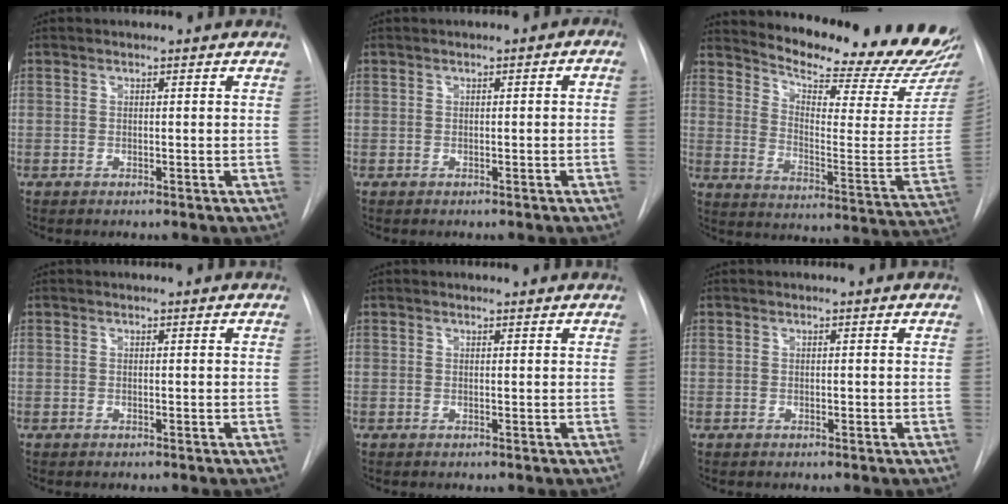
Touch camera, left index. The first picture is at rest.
{"total": 1.3, "force": [0.0, 0.7, 1.1], "torque": [-0.012, 0.011, -0.001]}
{"total": 22.8, "force": [21.5, 1.3, 7.4], "torque": [-0.117, -0.114, 0.280]}
{"total": 0.0}
{"total": 0.9, "force": [0.9, 0.1, -0.1], "torque": [-0.010, 0.002, 0.010]}
{"total": 0.0}